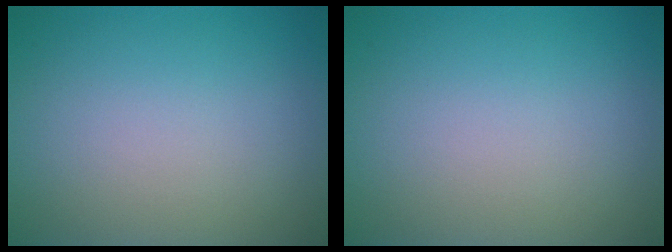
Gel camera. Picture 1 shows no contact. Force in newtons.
{"total": 0.0}